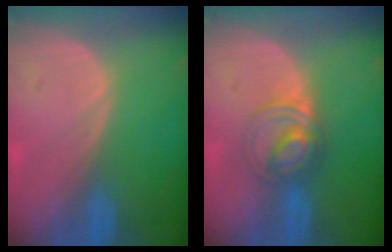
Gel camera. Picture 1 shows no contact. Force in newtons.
{"total": 5.9, "press": 5.4, "slide": 2.2}